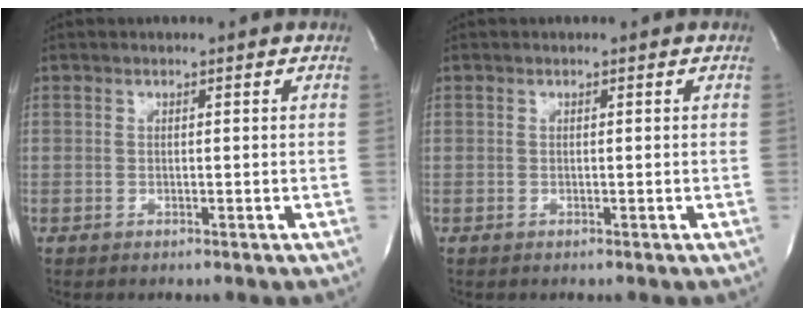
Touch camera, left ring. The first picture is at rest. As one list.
[{"total": 0.0}]